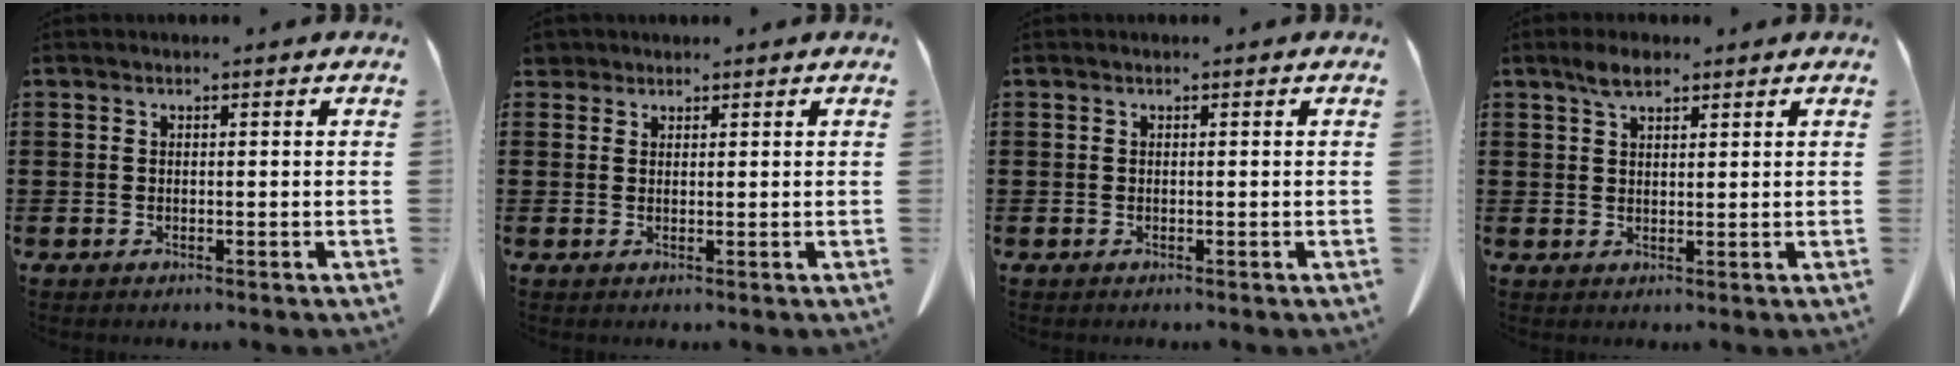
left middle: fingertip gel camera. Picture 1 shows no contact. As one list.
[{"total": 1.8, "force": [1.5, 0.8, 0.3], "torque": [-0.013, 0.004, 0.032]}, {"total": 0.0}, {"total": 3.4, "force": [2.4, 1.3, 2.0], "torque": [-0.038, 0.000, 0.043]}]